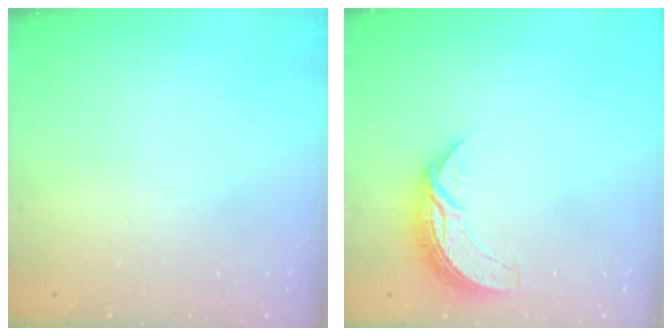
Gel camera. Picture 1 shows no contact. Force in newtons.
{"total": 7.5, "press": 7.5, "slide": 0.4}